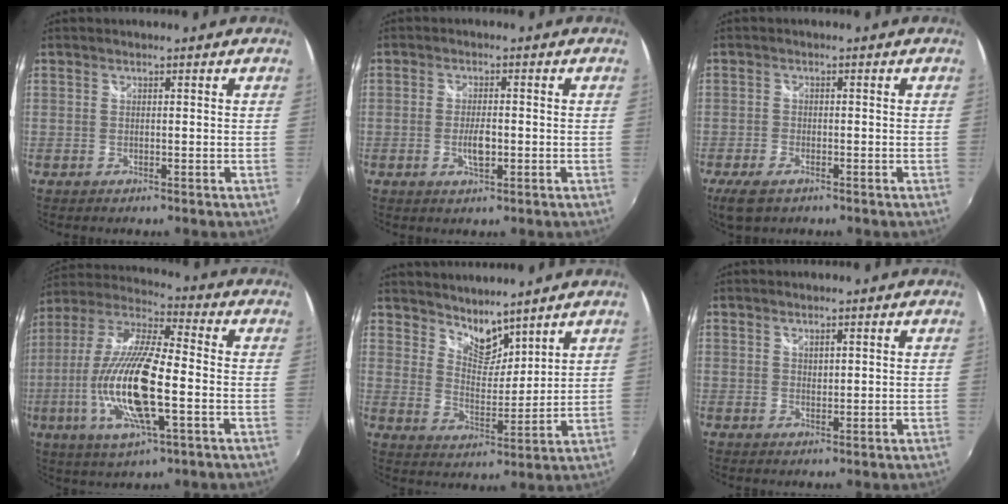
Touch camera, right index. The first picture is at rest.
{"total": 3.8, "force": [-1.0, 1.4, 3.4], "torque": [-0.067, -0.004, -0.018]}
{"total": 5.1, "force": [-3.4, 2.2, 3.0], "torque": [-0.076, -0.016, -0.062]}
{"total": 19.9, "force": [-4.5, 5.2, 18.7], "torque": [-0.376, -0.015, -0.089]}
{"total": 7.1, "force": [6.3, 2.7, 2.1], "torque": [-0.022, -0.003, 0.115]}
{"total": 1.2, "force": [0.9, 0.6, 0.5], "torque": [-0.005, 0.000, 0.017]}